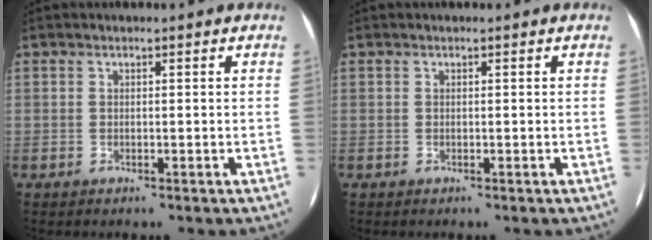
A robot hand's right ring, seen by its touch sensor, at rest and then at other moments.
{"total": 0.0}